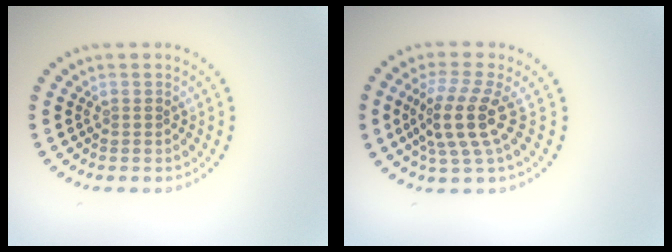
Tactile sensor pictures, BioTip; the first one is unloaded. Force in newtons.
{"total": 4.2, "press": 3.5, "slide": 2.3}